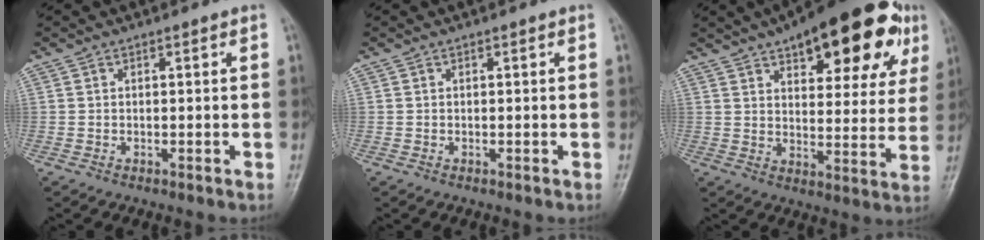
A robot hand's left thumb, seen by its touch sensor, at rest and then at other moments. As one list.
[{"total": 0.0}, {"total": 23.6, "force": [12.7, 9.9, 17.3], "torque": [-0.201, -0.009, 0.176]}]